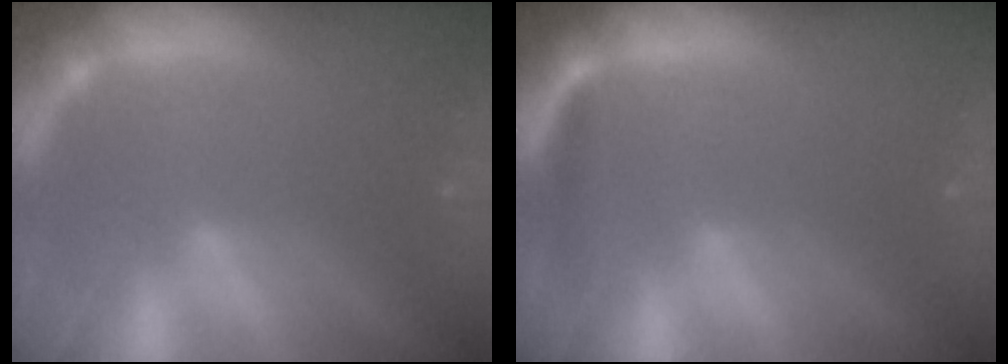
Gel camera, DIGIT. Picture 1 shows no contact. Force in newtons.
{"total": 1.9}